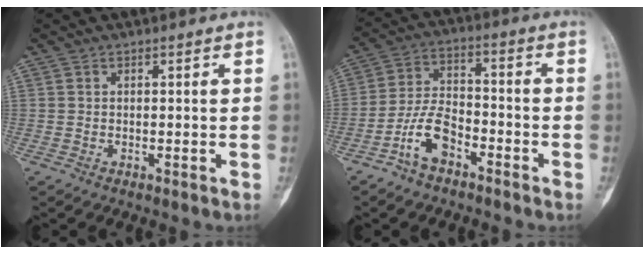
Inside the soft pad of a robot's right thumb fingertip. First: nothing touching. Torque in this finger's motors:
{"motor_torque": [0.20, 0.43, -0.06, 0.06, -0.02]}